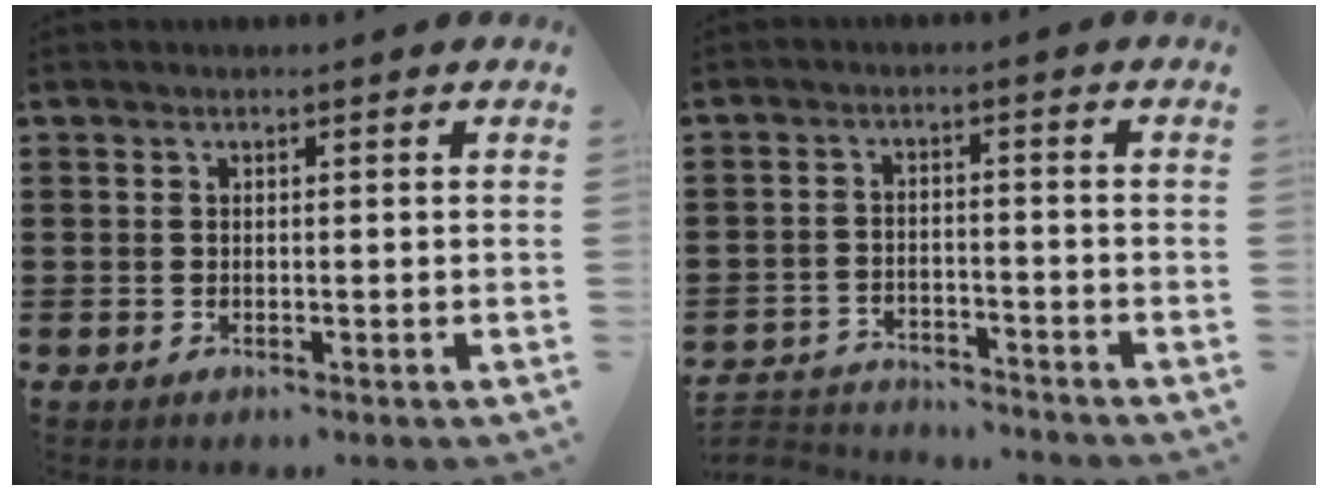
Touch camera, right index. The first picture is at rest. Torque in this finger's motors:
{"motor_torque": [-1.70, 0.43, -1.05, -0.21]}